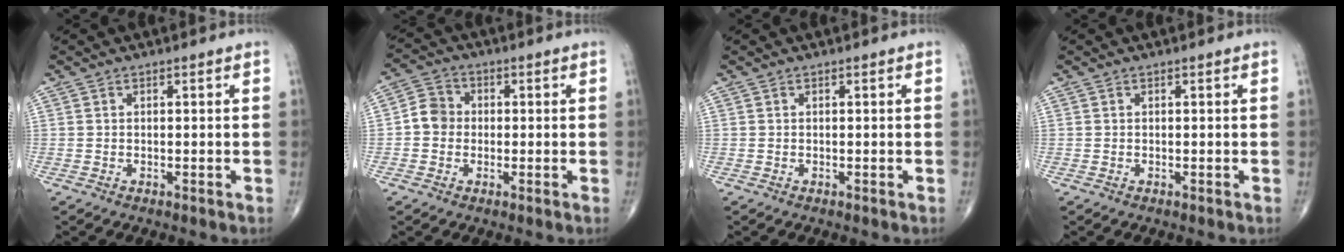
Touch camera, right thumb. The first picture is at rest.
{"total": 4.9, "force": [-0.4, 4.5, 2.0], "torque": [-0.021, 0.014, -0.017]}
{"total": 0.0}
{"total": 0.0}